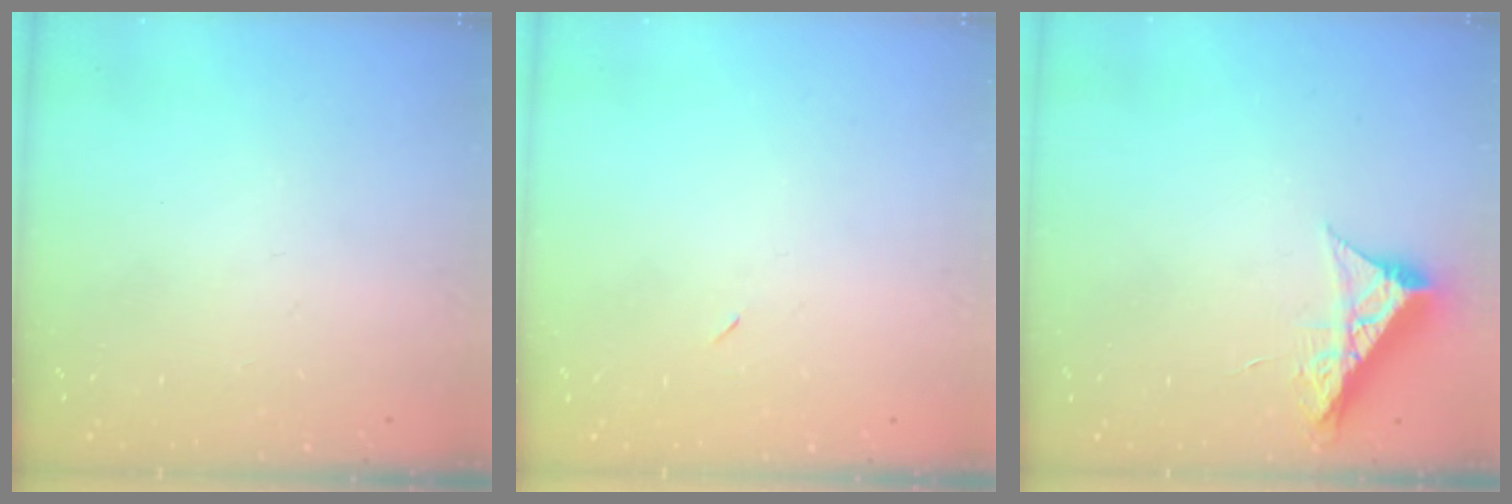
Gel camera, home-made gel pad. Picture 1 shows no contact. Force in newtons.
{"total": 2.3, "press": 2.0, "slide": 1.2}
{"total": 8.6, "press": 8.6, "slide": 0.4}